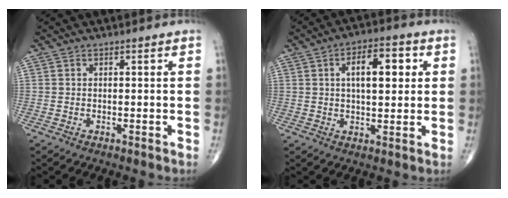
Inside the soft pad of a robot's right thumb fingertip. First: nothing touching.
{"total": 10.0, "force": [2.5, 4.6, 8.5], "torque": [-0.108, 0.006, 0.035]}